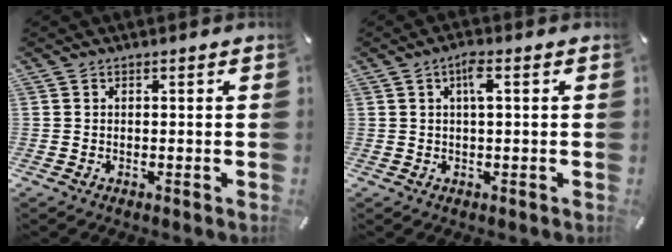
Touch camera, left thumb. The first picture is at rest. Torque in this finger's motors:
{"motor_torque": [0.54, 0.83, 0.46, -0.23, 0.17]}